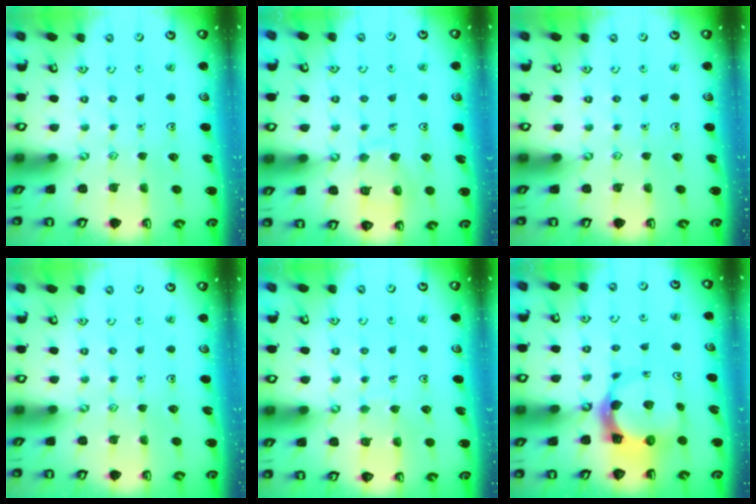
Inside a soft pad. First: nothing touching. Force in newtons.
{"total": 9.1, "press": 9.0, "slide": 0.9}
{"total": 0.0}
{"total": 0.0}
{"total": 6.1, "press": 6.1, "slide": 0.4}
{"total": 8.2, "press": 8.1, "slide": 1.3}